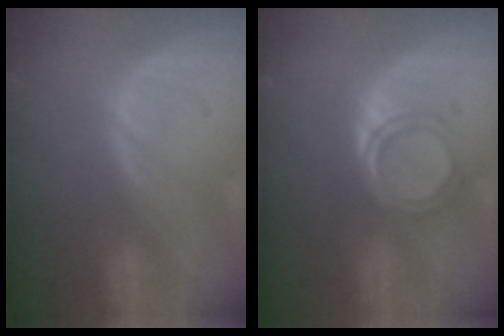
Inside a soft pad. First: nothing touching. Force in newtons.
{"total": 4.4, "press": 4.4, "slide": 0.4}